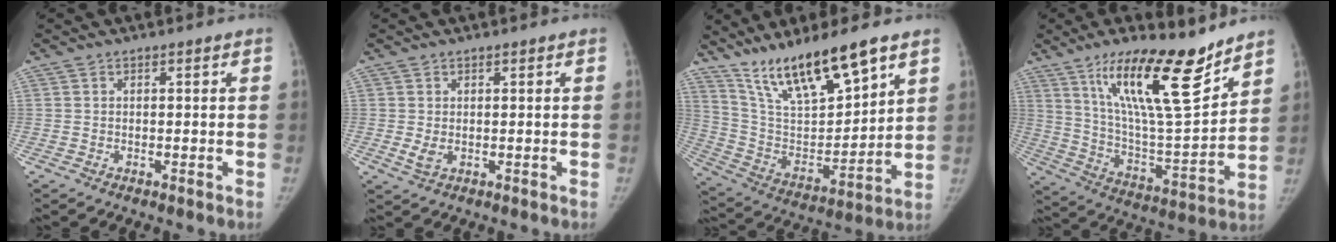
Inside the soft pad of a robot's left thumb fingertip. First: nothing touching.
{"total": 2.0, "force": [0.2, 1.2, 1.6], "torque": [-0.031, -0.006, 0.010]}
{"total": 18.7, "force": [13.3, 4.6, 12.3], "torque": [-0.192, -0.064, 0.257]}
{"total": 21.5, "force": [14.0, 5.1, 15.5], "torque": [-0.231, -0.078, 0.246]}